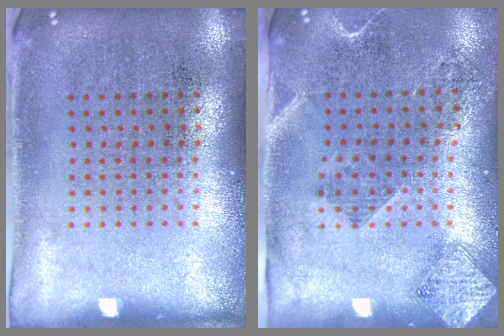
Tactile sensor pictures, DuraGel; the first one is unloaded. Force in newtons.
{"total": 1.7, "press": 1.4, "slide": 1.0}